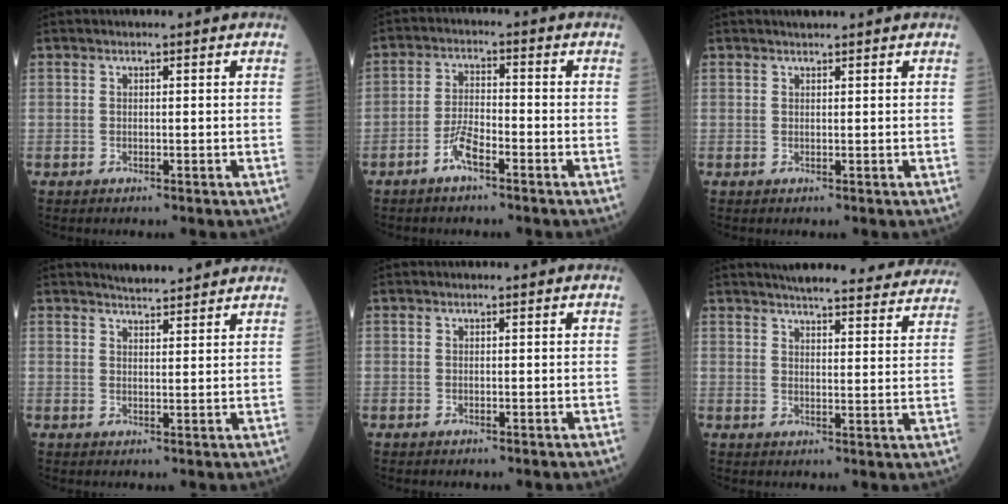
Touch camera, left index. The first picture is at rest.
{"total": 4.3, "force": [-2.9, 0.9, 3.1], "torque": [-0.066, 0.000, -0.057]}
{"total": 1.2, "force": [1.1, 0.0, 0.5], "torque": [-0.008, 0.008, 0.023]}
{"total": 5.4, "force": [5.2, 0.5, 1.5], "torque": [-0.027, 0.016, 0.071]}
{"total": 0.0}
{"total": 23.1, "force": [21.5, 3.3, 7.9], "torque": [-0.104, -0.028, 0.252]}